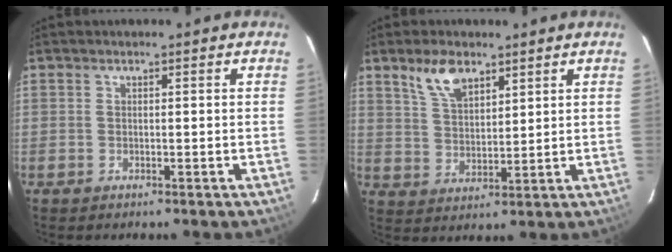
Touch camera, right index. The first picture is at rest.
{"total": 7.5, "force": [4.9, 3.5, 4.4], "torque": [-0.079, 0.009, 0.099]}